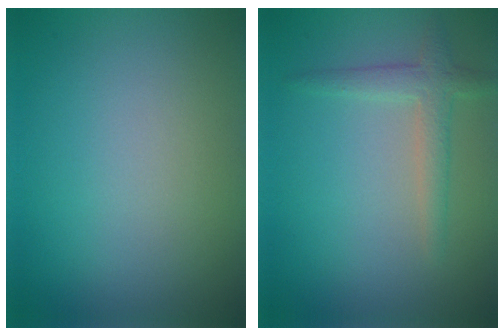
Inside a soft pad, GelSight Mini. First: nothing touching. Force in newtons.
{"total": 2.3, "press": 2.3, "slide": 0.2}